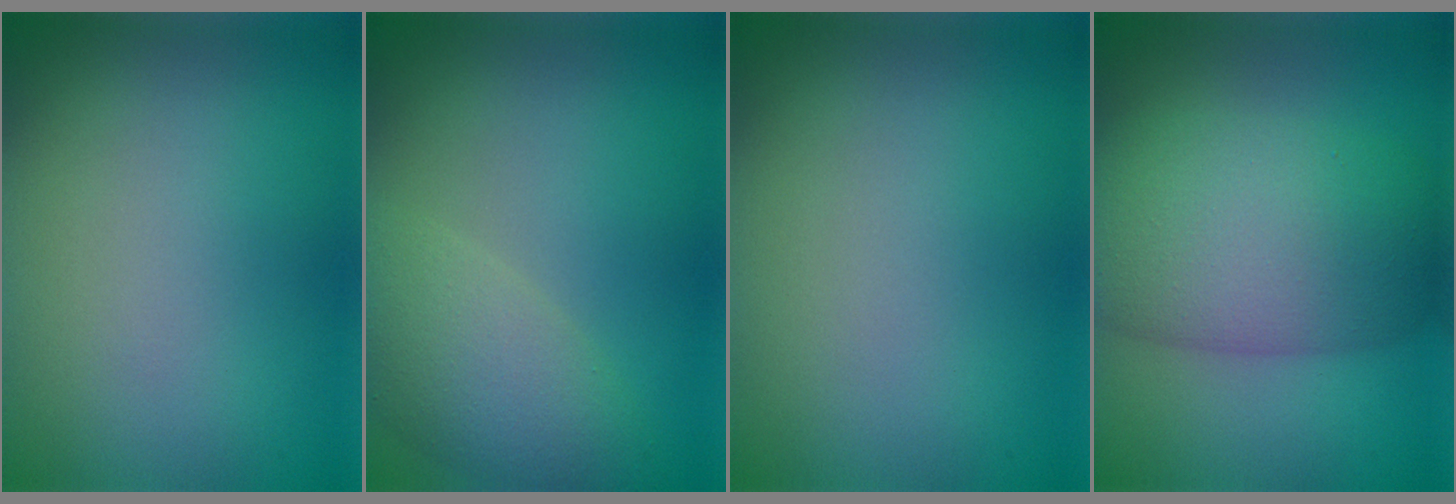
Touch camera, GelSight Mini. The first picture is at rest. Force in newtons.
{"total": 4.8, "press": 4.8, "slide": 0.5}
{"total": 0.0}
{"total": 10.1, "press": 10.1, "slide": 0.3}